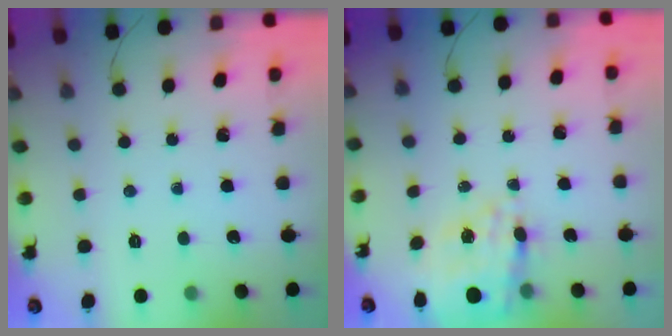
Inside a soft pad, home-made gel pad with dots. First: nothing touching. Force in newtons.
{"total": 16.9, "press": 16.6, "slide": 3.4}